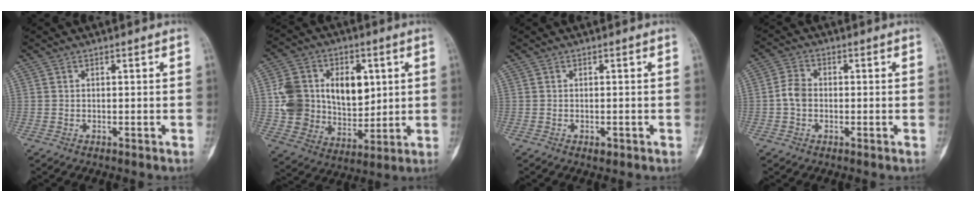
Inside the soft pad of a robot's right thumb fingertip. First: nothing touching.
{"total": 18.5, "force": [3.1, 13.9, 11.8], "torque": [-0.160, -0.002, 0.069]}
{"total": 1.0, "force": [-0.5, 0.6, 0.6], "torque": [-0.009, 0.000, -0.006]}
{"total": 4.1, "force": [-0.6, 3.1, 2.6], "torque": [-0.048, 0.012, -0.019]}